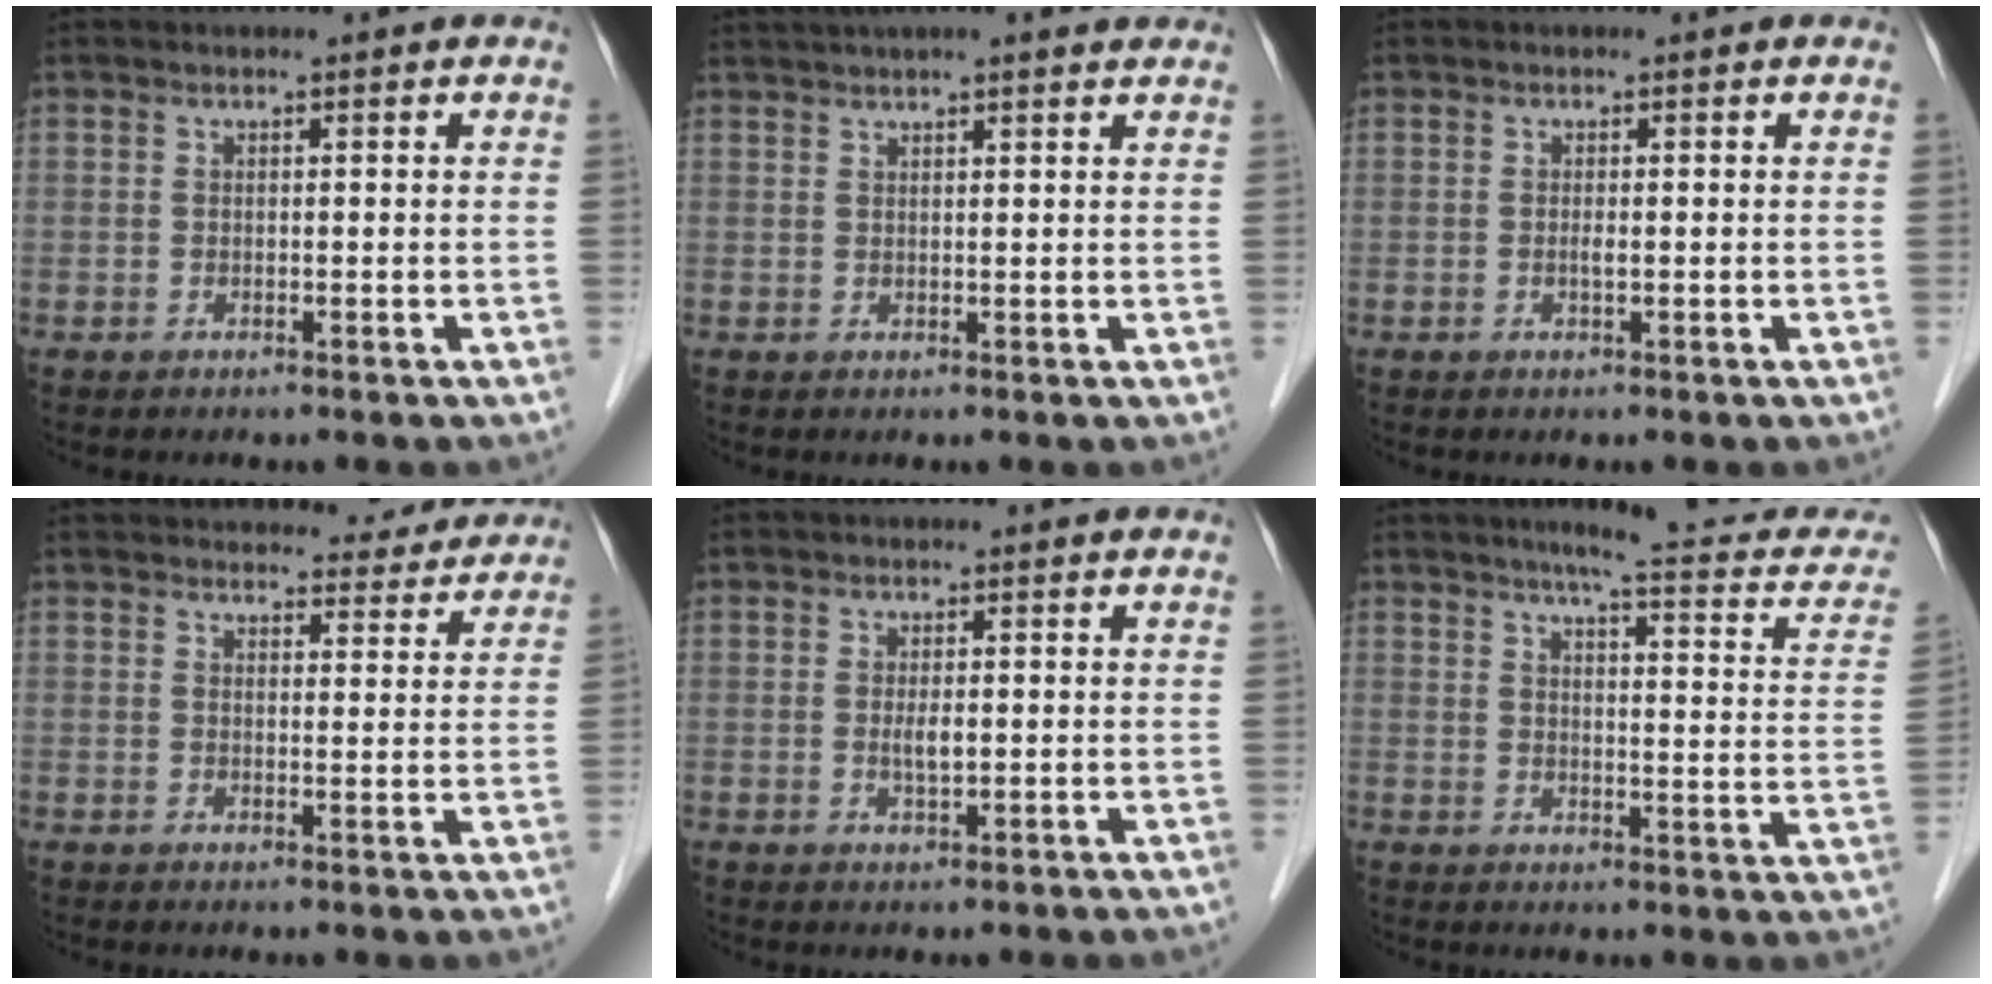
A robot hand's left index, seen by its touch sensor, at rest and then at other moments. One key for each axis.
{"total": 9.1, "fx": 7.6, "fy": 1.0, "fz": 4.8, "tx": -0.075, "ty": 0.040, "tz": 0.102}
{"total": 0.8, "fx": -0.1, "fy": 0.1, "fz": 0.8, "tx": -0.017, "ty": -0.001, "tz": -0.002}
{"total": 12.6, "fx": 12.0, "fy": 3.1, "fz": 2.4, "tx": -0.007, "ty": 0.012, "tz": 0.139}
{"total": 2.0, "fx": 0.0, "fy": 0.5, "fz": 1.9, "tx": -0.039, "ty": -0.002, "tz": 0.001}
{"total": 14.9, "fx": 13.3, "fy": 1.2, "fz": 6.7, "tx": -0.073, "ty": -0.031, "tz": 0.143}